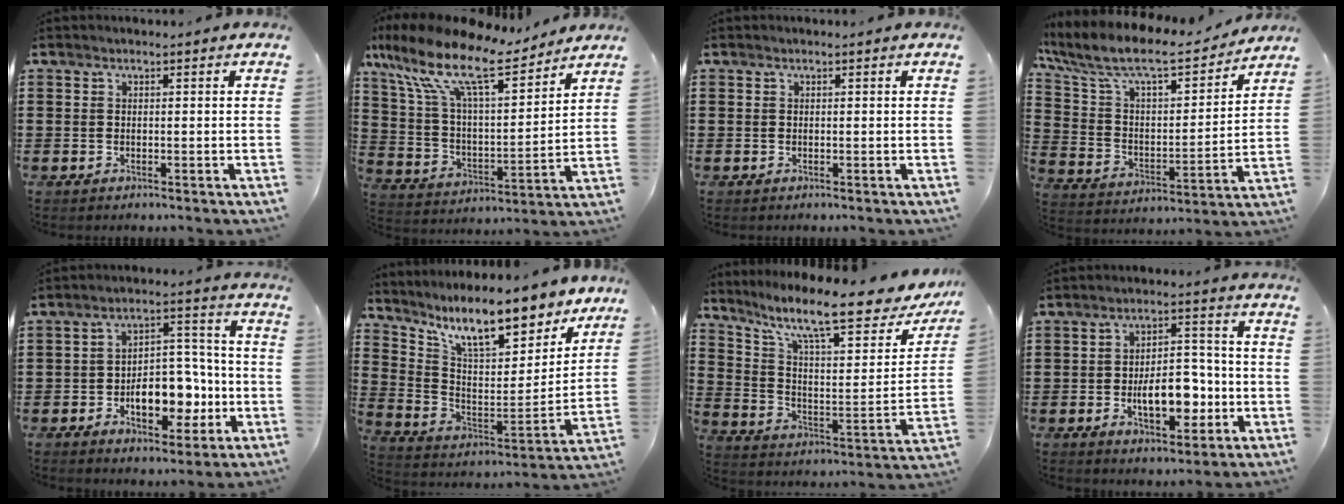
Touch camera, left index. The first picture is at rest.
{"total": 14.0, "force": [10.0, 3.6, 9.2], "torque": [-0.222, -0.055, 0.168]}
{"total": 0.0}
{"total": 9.2, "force": [7.7, 2.1, 4.5], "torque": [-0.124, -0.051, 0.127]}
{"total": 9.4, "force": [-3.1, 5.5, 7.0], "torque": [-0.109, 0.011, -0.055]}
{"total": 12.7, "force": [10.0, 2.8, 7.3], "torque": [-0.152, -0.063, 0.170]}
{"total": 13.1, "force": [10.1, 1.9, 8.2], "torque": [-0.165, -0.072, 0.162]}
{"total": 9.4, "force": [-2.6, 4.9, 7.6], "torque": [-0.109, 0.002, -0.047]}